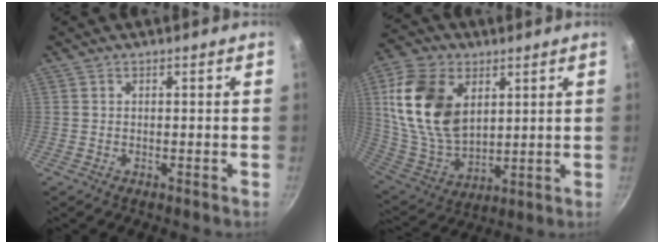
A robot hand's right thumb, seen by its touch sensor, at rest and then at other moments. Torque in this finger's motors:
{"motor_torque": [0.19, 0.56, 1.73, 0.30, 0.57]}